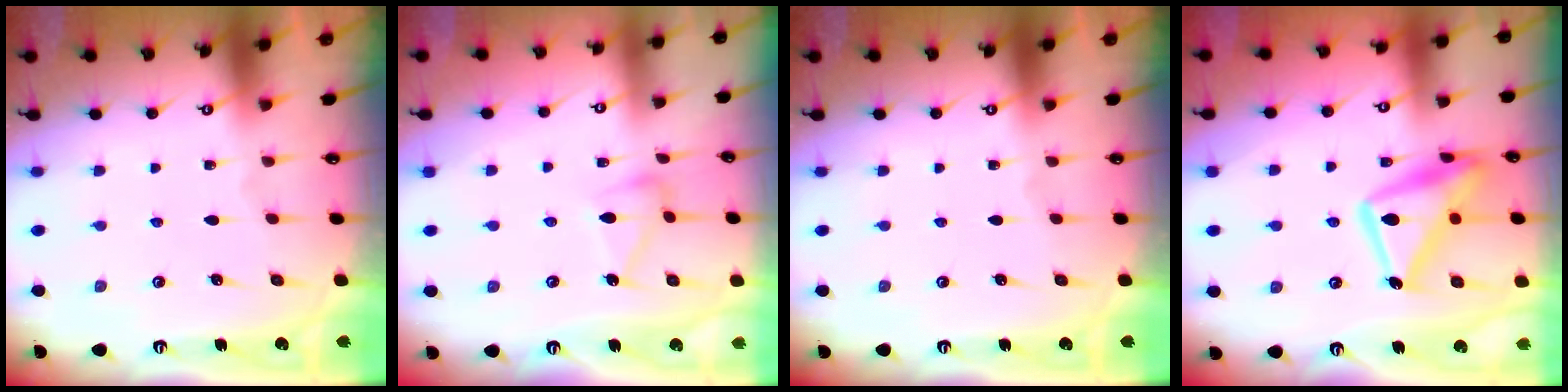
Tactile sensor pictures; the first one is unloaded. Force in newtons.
{"total": 8.8, "press": 8.8, "slide": 0.4}
{"total": 0.0}
{"total": 17.9, "press": 17.9, "slide": 1.1}